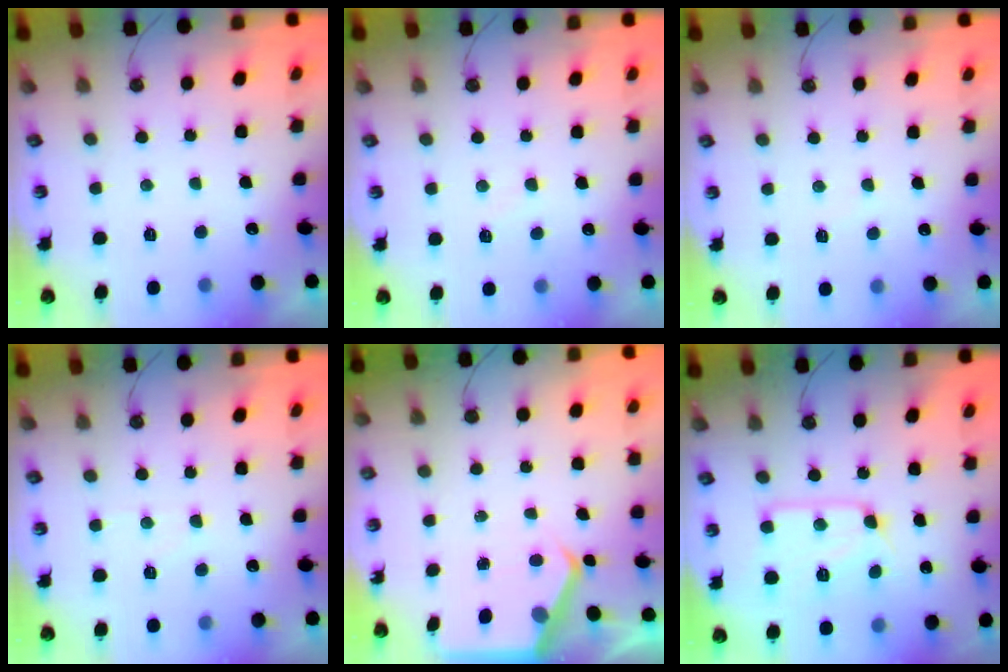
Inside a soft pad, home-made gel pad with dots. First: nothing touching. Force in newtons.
{"total": 5.8, "press": 5.8, "slide": 0.6}
{"total": 2.0, "press": 2.0, "slide": 0.3}
{"total": 2.9, "press": 2.9, "slide": 0.5}
{"total": 4.4, "press": 4.4, "slide": 0.4}
{"total": 14.0, "press": 13.9, "slide": 1.2}